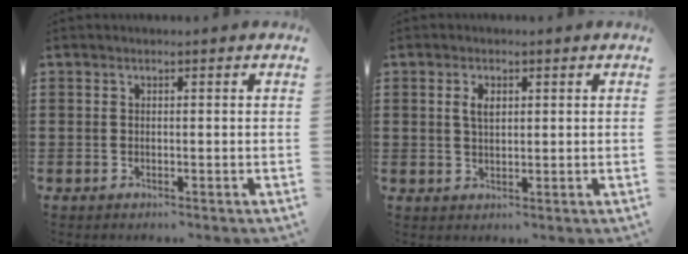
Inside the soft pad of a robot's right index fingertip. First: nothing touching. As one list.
[{"total": 2.6, "force": [0.8, 1.2, 2.1], "torque": [-0.044, 0.007, 0.013]}]